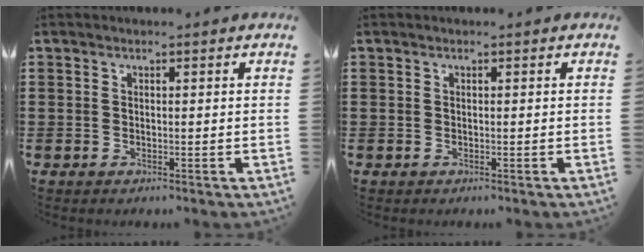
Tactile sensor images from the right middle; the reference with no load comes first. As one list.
[{"total": 0.0}]